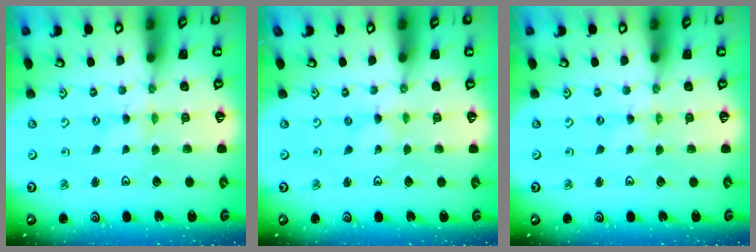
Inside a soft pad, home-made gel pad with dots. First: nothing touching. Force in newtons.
{"total": 0.0}
{"total": 0.0}